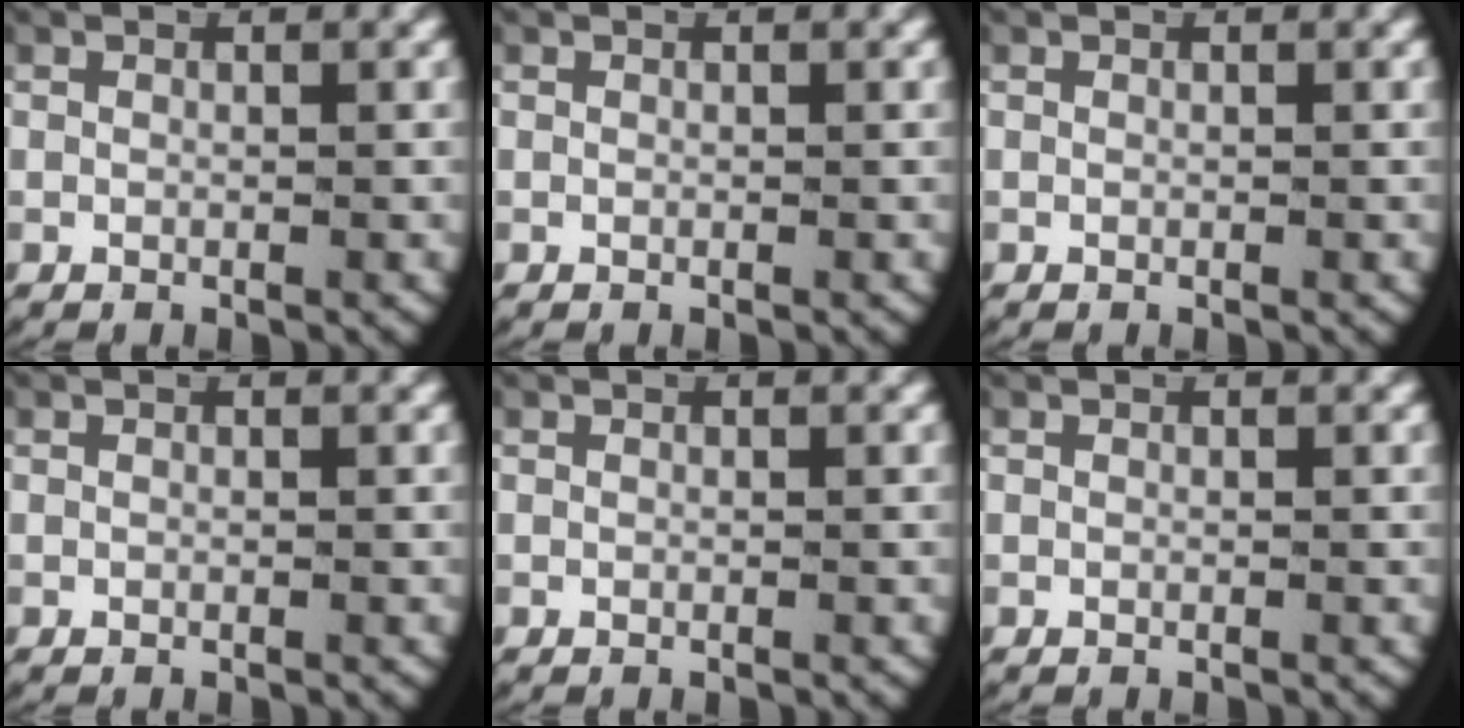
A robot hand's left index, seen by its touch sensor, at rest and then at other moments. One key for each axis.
{"total": 0.0}
{"total": 0.0}
{"total": 0.0}
{"total": 0.0}
{"total": 0.0}